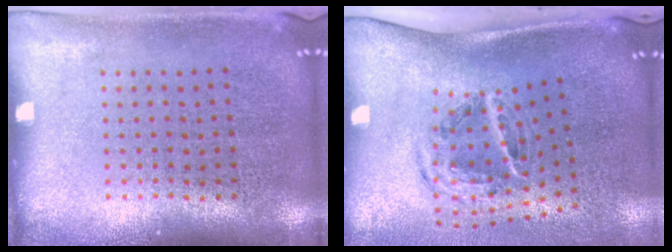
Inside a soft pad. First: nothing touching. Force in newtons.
{"total": 2.1, "press": 1.2, "slide": 1.7}